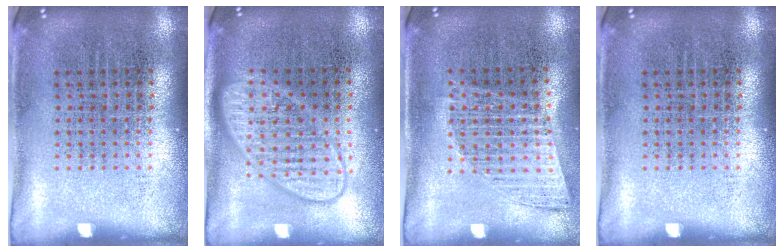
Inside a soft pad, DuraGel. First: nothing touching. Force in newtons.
{"total": 2.7, "press": 2.7, "slide": 0.4}
{"total": 1.0, "press": 1.0, "slide": 0.1}
{"total": 0.0}